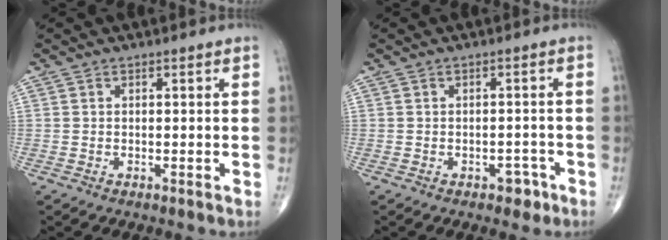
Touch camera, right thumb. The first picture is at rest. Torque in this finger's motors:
{"motor_torque": [0.90, 0.20, 0.11, -0.38, 0.02]}